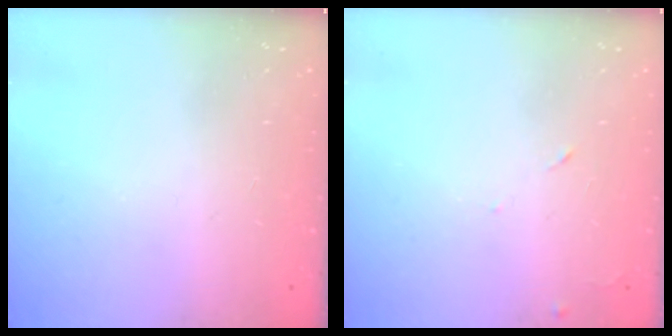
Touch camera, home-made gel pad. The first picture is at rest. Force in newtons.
{"total": 5.5, "press": 5.5, "slide": 0.8}